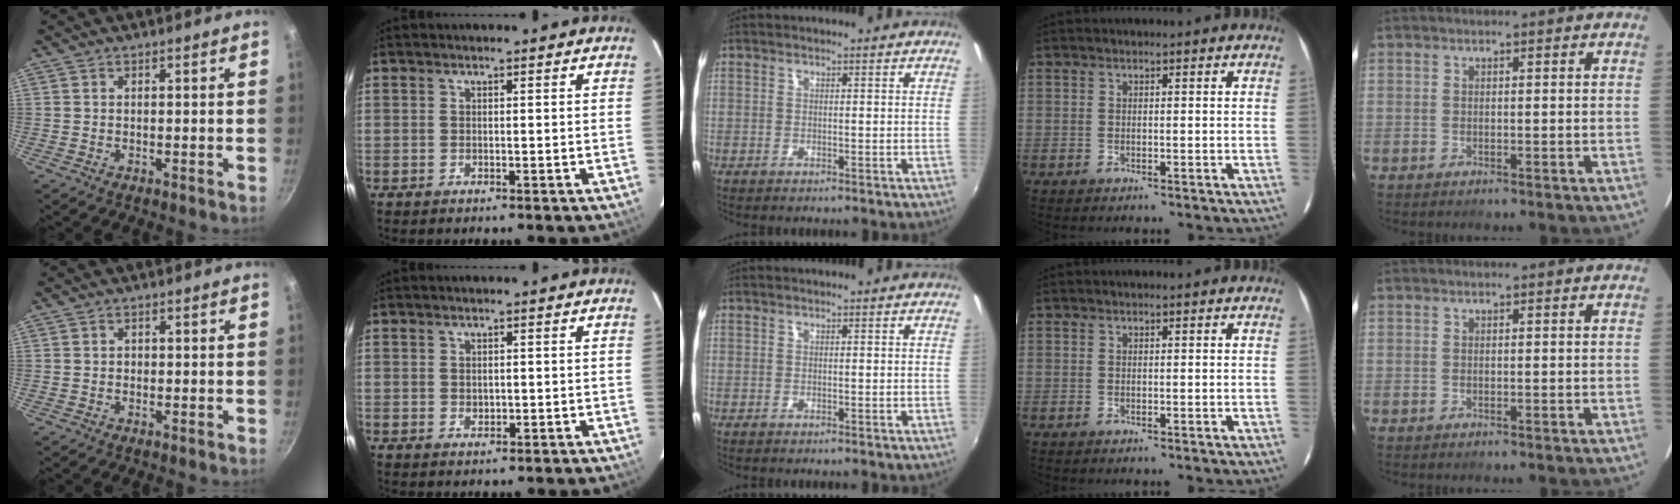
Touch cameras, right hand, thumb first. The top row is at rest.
{"thumb": {"total": 0.7, "force": [-0.1, 0.7, 0.2], "torque": [0.000, 0.003, -0.001]}, "index": {"total": 1.3, "force": [0.1, 1.1, 0.7], "torque": [-0.009, 0.000, 0.004]}}